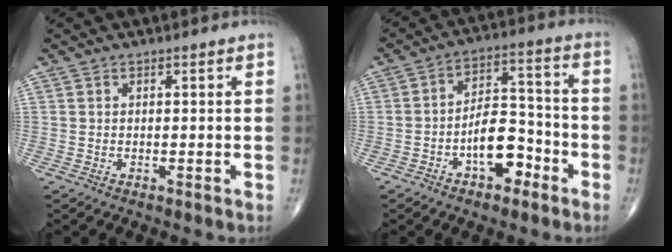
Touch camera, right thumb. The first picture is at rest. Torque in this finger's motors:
{"motor_torque": [2.29, 1.69, 0.90, -0.32, 0.27]}